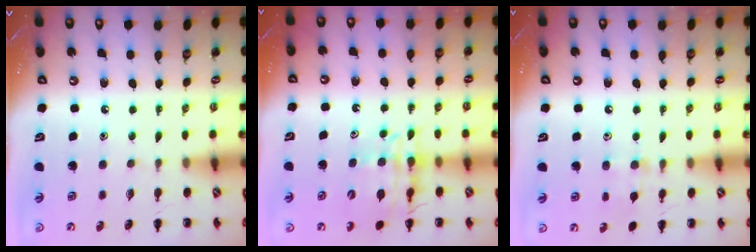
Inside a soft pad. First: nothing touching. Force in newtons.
{"total": 12.3, "press": 11.8, "slide": 3.7}
{"total": 8.0, "press": 7.6, "slide": 2.7}